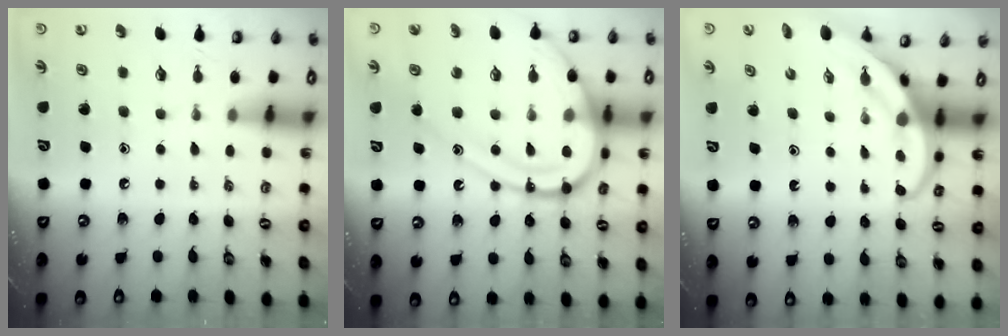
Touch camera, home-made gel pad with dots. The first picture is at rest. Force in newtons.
{"total": 17.7, "press": 17.6, "slide": 1.9}
{"total": 4.0, "press": 4.0, "slide": 0.3}